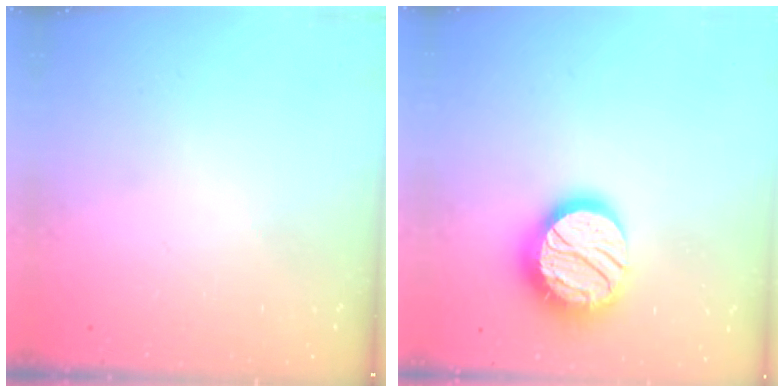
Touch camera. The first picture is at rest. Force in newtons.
{"total": 20.0, "press": 20.0, "slide": 1.3}